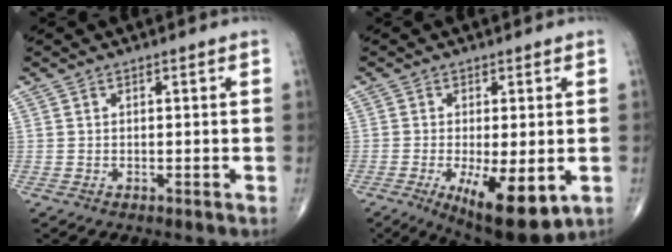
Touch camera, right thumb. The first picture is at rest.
{"total": 12.1, "force": [-3.7, 4.2, 10.7], "torque": [-0.166, -0.022, -0.047]}